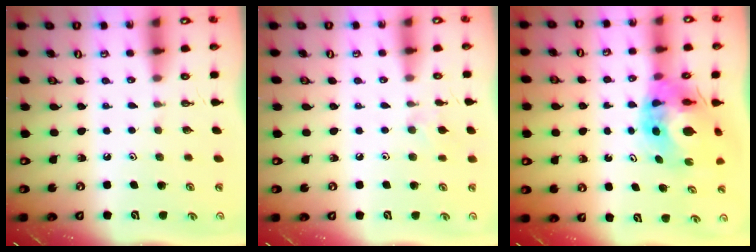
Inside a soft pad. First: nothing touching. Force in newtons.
{"total": 7.2, "press": 7.2, "slide": 0.8}
{"total": 11.2, "press": 11.1, "slide": 1.5}